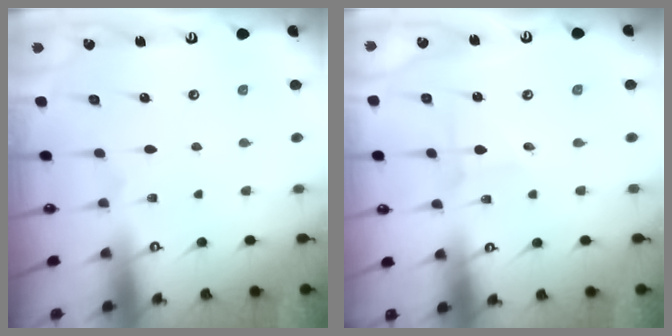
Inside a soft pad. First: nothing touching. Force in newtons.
{"total": 0.7, "press": 0.7, "slide": 0.0}